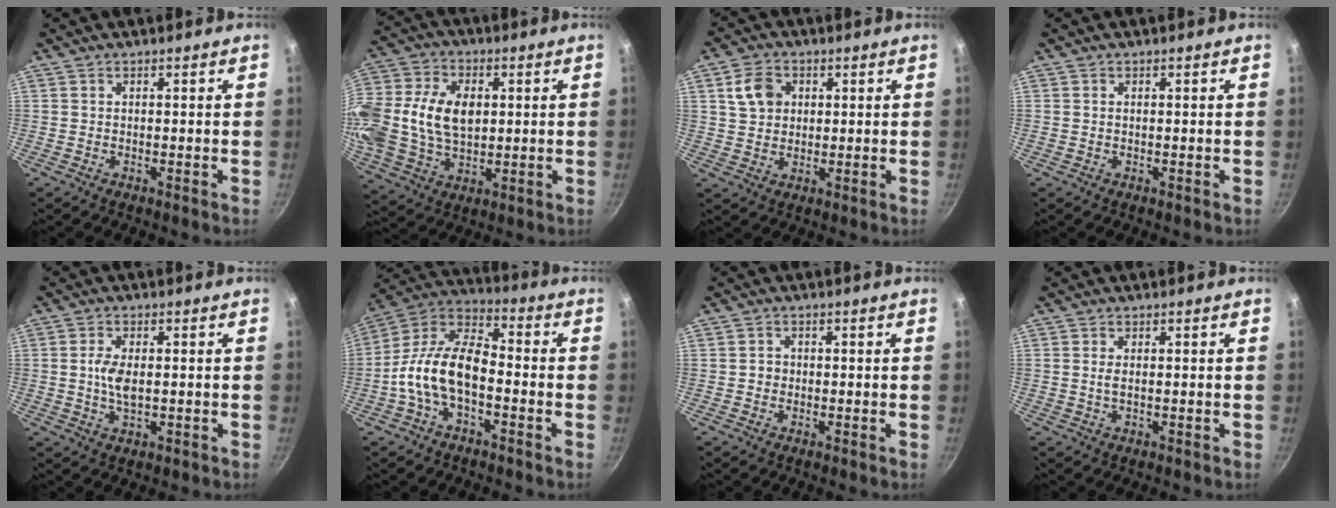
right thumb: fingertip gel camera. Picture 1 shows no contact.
{"total": 21.4, "force": [2.4, 15.0, 15.0], "torque": [-0.326, 0.024, 0.043]}
{"total": 6.7, "force": [2.0, 5.3, 3.6], "torque": [-0.046, 0.003, 0.034]}
{"total": 0.0}
{"total": 4.9, "force": [-0.1, 2.4, 4.2], "torque": [-0.085, 0.000, -0.003]}
{"total": 14.0, "force": [-3.8, 7.5, 11.2], "torque": [-0.195, 0.052, -0.090]}
{"total": 1.5, "force": [-0.2, 1.4, 0.5], "torque": [-0.001, 0.004, -0.006]}
{"total": 1.2, "force": [0.1, 0.4, 1.2], "torque": [-0.026, -0.001, 0.001]}